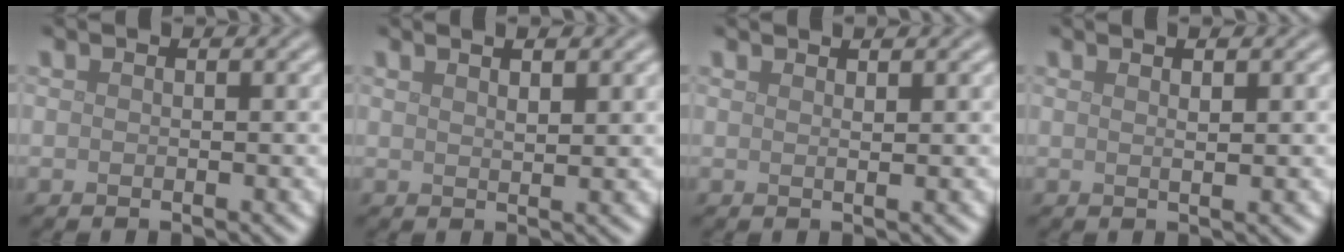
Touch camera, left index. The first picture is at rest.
{"total": 2.4, "force": [1.5, 0.6, 1.7], "torque": [-0.015, 0.007, 0.015]}
{"total": 1.6, "force": [1.1, 0.4, 1.0], "torque": [-0.007, 0.002, 0.006]}
{"total": 2.3, "force": [1.1, 0.7, 1.9], "torque": [-0.016, 0.002, 0.001]}